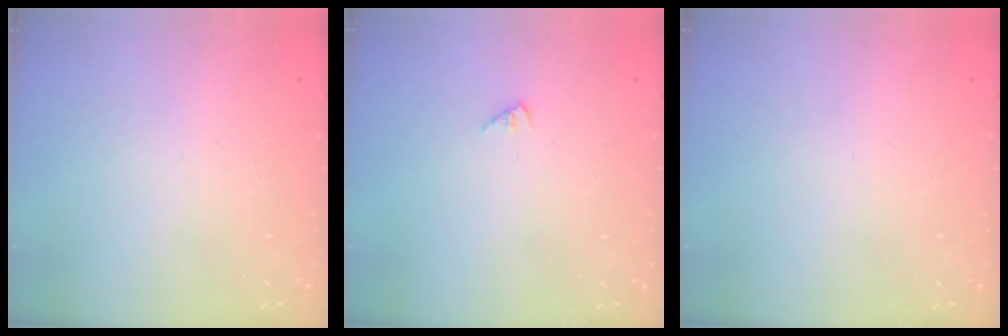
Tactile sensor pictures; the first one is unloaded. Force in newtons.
{"total": 1.7, "press": 1.7, "slide": 0.3}
{"total": 0.0}